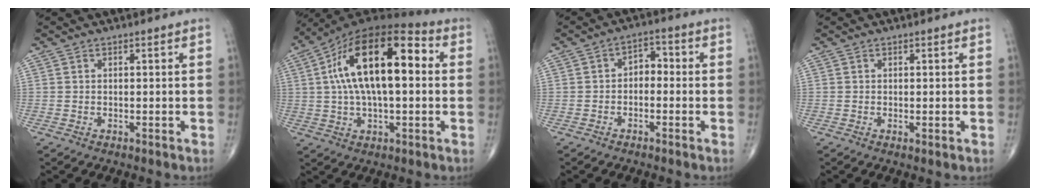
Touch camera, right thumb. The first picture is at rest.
{"total": 20.9, "force": [3.4, 9.5, 18.3], "torque": [-0.312, 0.031, 0.044]}
{"total": 4.0, "force": [-0.6, 2.7, 2.8], "torque": [-0.026, 0.022, -0.023]}
{"total": 0.8, "force": [0.0, 0.1, 0.8], "torque": [-0.013, -0.003, -0.001]}